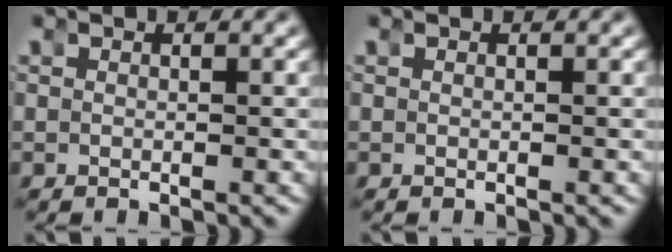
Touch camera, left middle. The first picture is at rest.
{"total": 0.0}